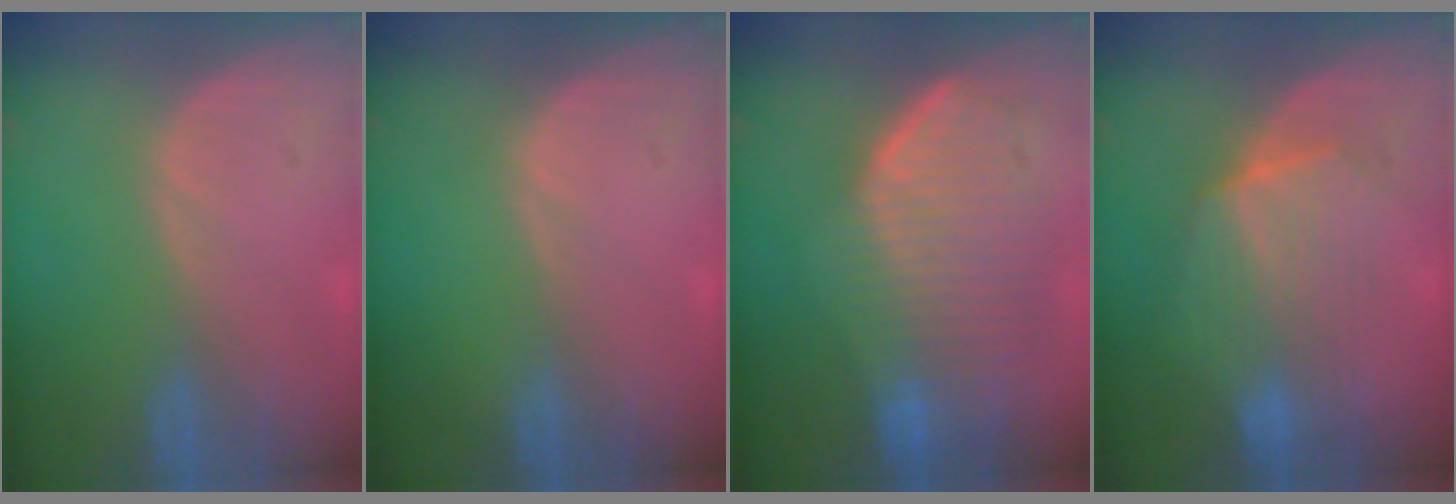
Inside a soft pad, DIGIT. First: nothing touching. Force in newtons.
{"total": 0.0}
{"total": 10.8, "press": 9.4, "slide": 5.3}
{"total": 7.0, "press": 6.9, "slide": 1.3}